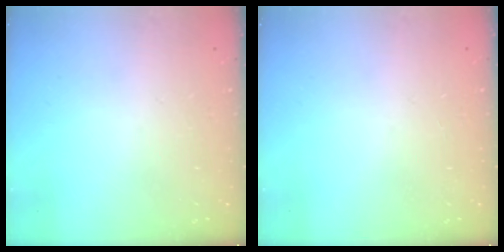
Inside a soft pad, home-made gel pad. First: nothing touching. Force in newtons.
{"total": 0.0}